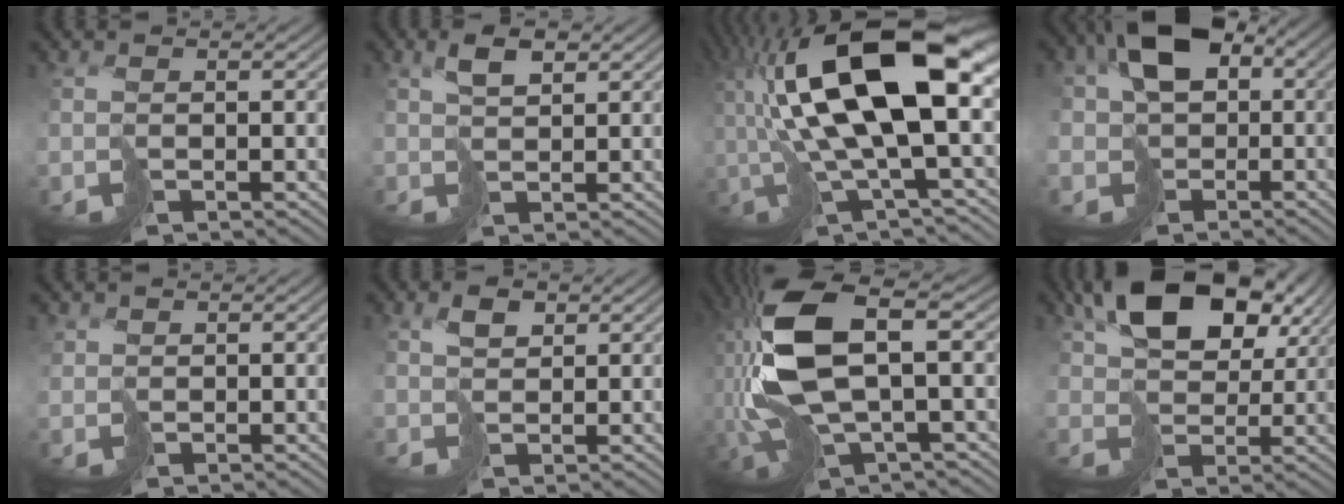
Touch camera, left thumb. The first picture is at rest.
{"total": 3.3, "force": [1.6, 1.4, 2.5], "torque": [-0.055, 0.005, 0.029]}
{"total": 17.9, "force": [2.1, 6.0, 16.7], "torque": [-0.332, 0.013, 0.036]}
{"total": 11.2, "force": [0.6, 8.7, 7.0], "torque": [-0.138, -0.012, 0.002]}
{"total": 1.5, "force": [0.9, 1.2, 0.2], "torque": [-0.011, 0.000, 0.019]}
{"total": 2.7, "force": [1.2, 1.6, 1.8], "torque": [-0.036, 0.004, 0.021]}
{"total": 14.1, "force": [0.7, 5.4, 13.0], "torque": [-0.310, 0.000, 0.016]}
{"total": 13.6, "force": [6.1, 8.4, 8.8], "torque": [-0.175, 0.003, 0.116]}